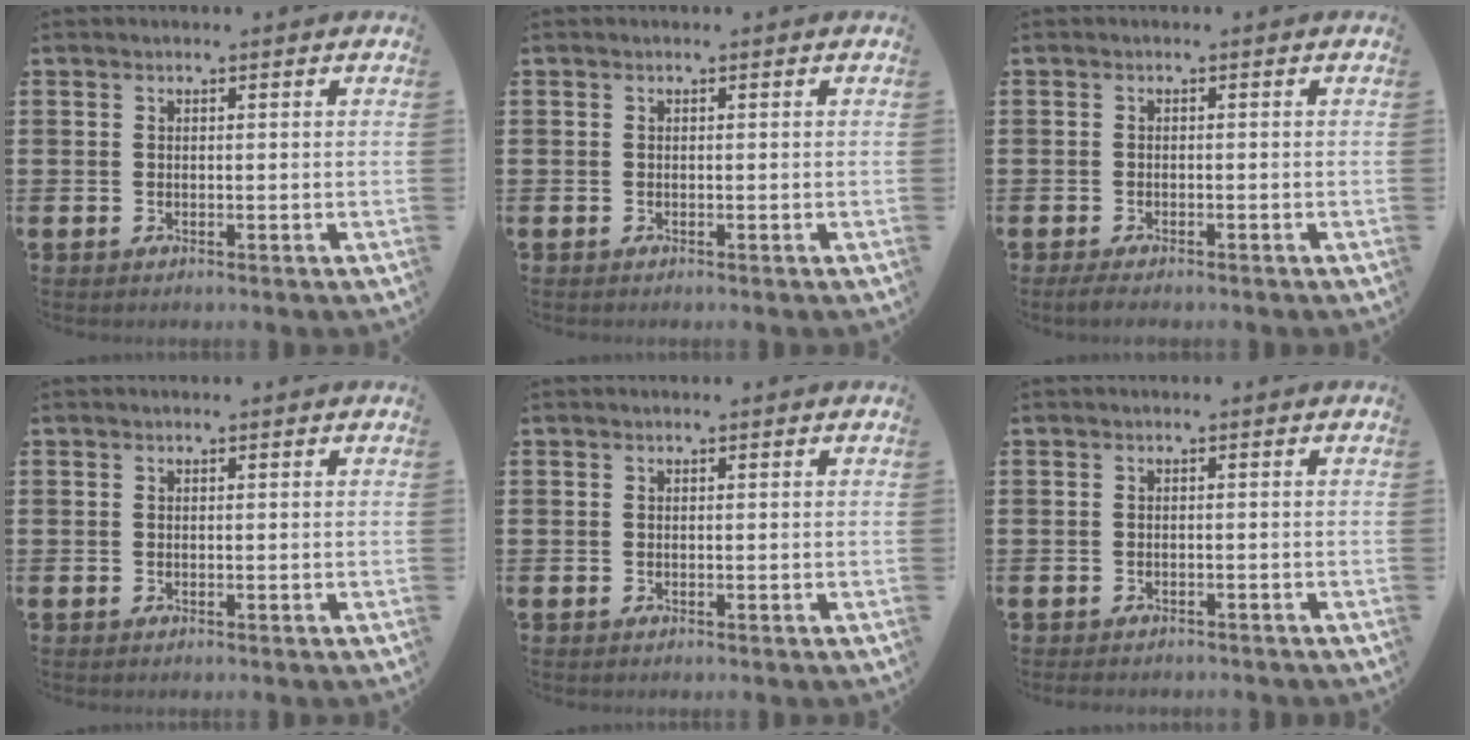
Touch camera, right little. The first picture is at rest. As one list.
[{"total": 0.0}, {"total": 1.0, "force": [-0.7, 0.3, 0.7], "torque": [-0.015, -0.002, -0.015]}, {"total": 0.0}, {"total": 0.0}, {"total": 0.7, "force": [-0.7, 0.0, 0.0], "torque": [-0.003, -0.004, -0.014]}]